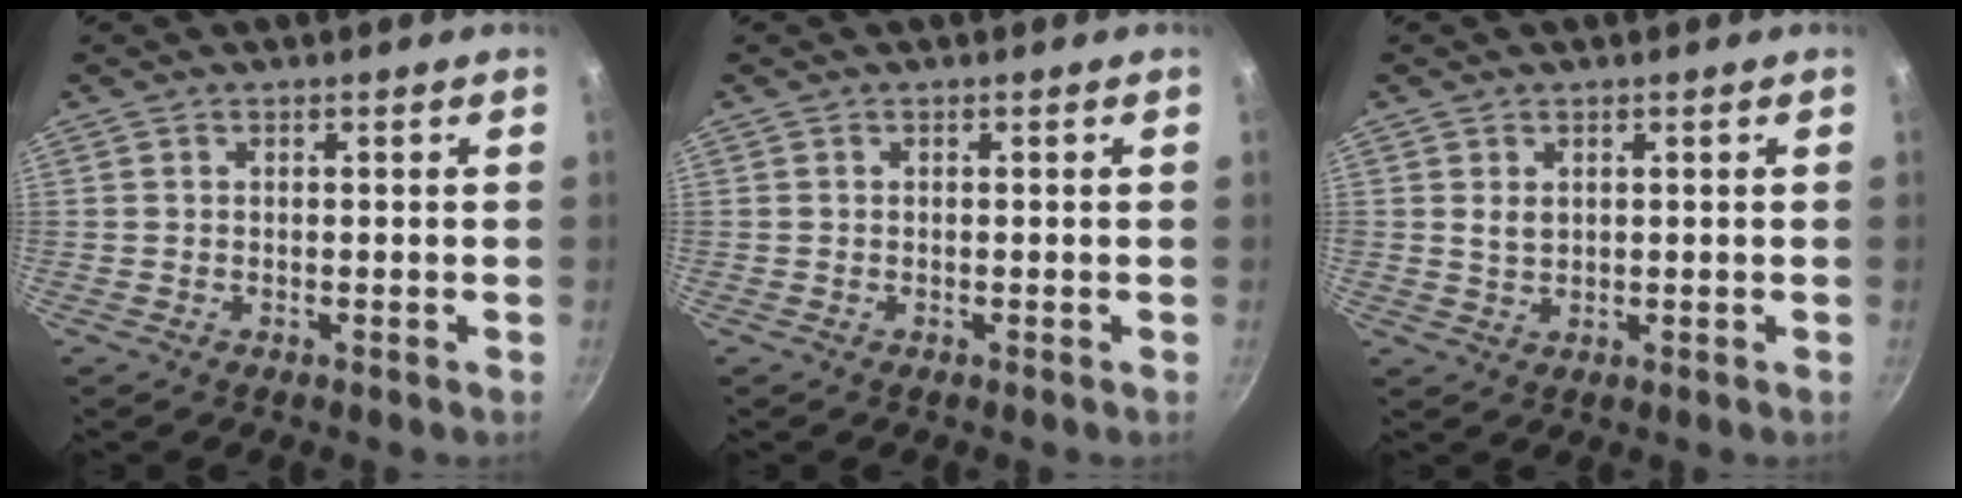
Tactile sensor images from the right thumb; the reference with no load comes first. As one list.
[{"total": 0.0}, {"total": 2.4, "force": [0.8, 1.7, 1.5], "torque": [-0.021, -0.003, 0.017]}]